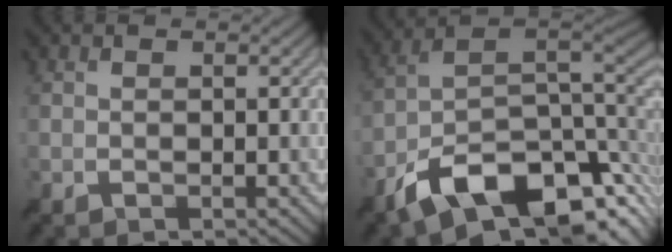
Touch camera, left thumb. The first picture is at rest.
{"total": 15.1, "force": [-6.2, 7.4, 11.5], "torque": [-0.204, -0.021, -0.093]}